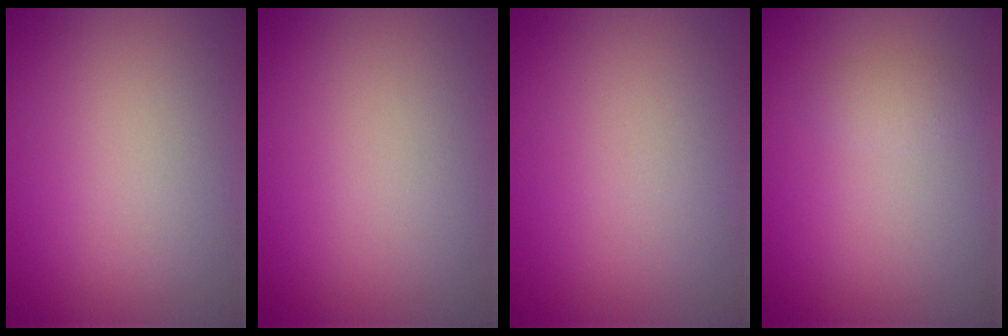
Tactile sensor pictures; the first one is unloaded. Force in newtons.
{"total": 0.0}
{"total": 0.0}
{"total": 1.1, "press": 1.1, "slide": 0.0}